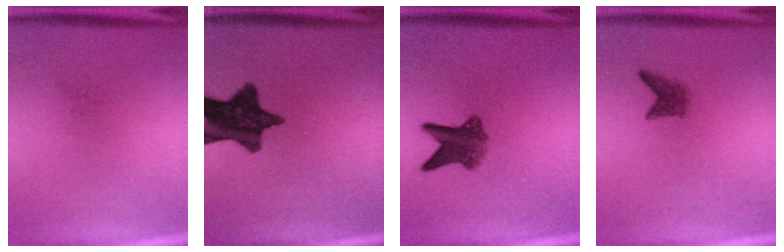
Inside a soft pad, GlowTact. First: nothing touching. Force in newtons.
{"total": 13.1}
{"total": 6.5}
{"total": 2.1}